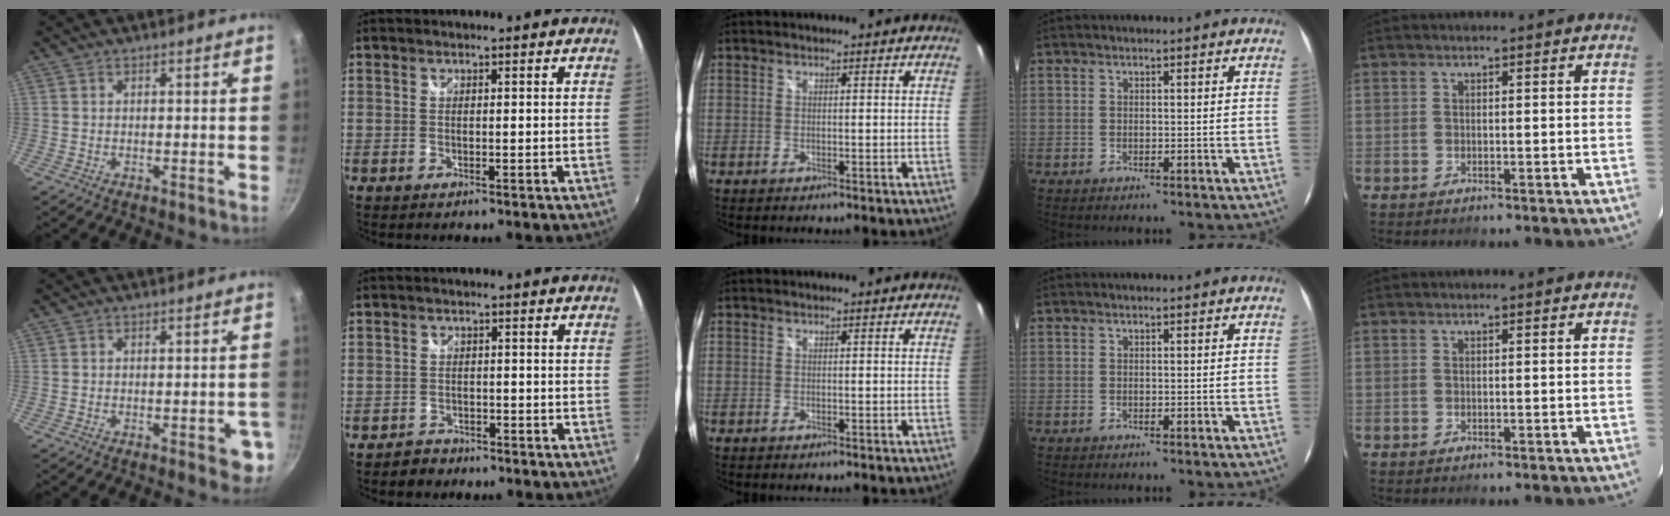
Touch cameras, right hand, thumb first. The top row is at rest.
{"thumb": {"total": 5.7, "force": [-2.3, 2.3, 4.8], "torque": [-0.041, 0.011, -0.026]}, "index": {"total": 2.8, "force": [-2.0, 2.0, -0.2], "torque": [-0.002, 0.009, -0.031]}}